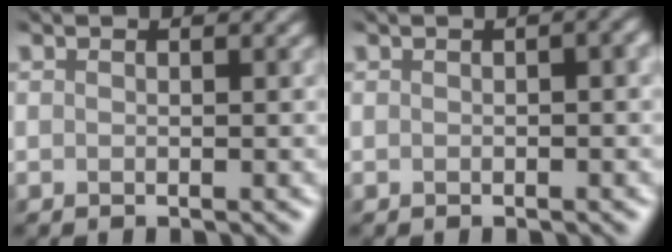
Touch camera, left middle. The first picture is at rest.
{"total": 2.6, "force": [-0.2, 1.4, 2.2], "torque": [-0.016, 0.012, -0.009]}